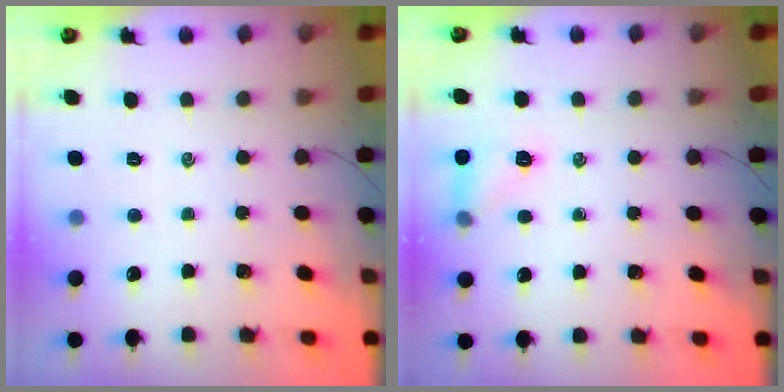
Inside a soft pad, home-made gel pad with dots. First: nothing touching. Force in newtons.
{"total": 8.5, "press": 8.5, "slide": 0.9}